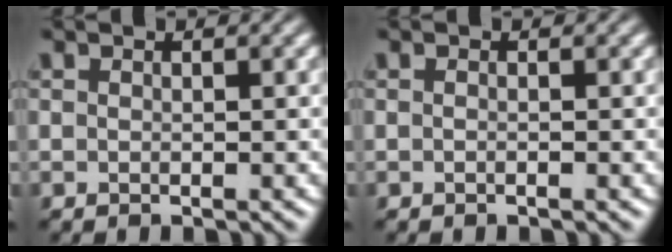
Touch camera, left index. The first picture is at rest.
{"total": 0.0}